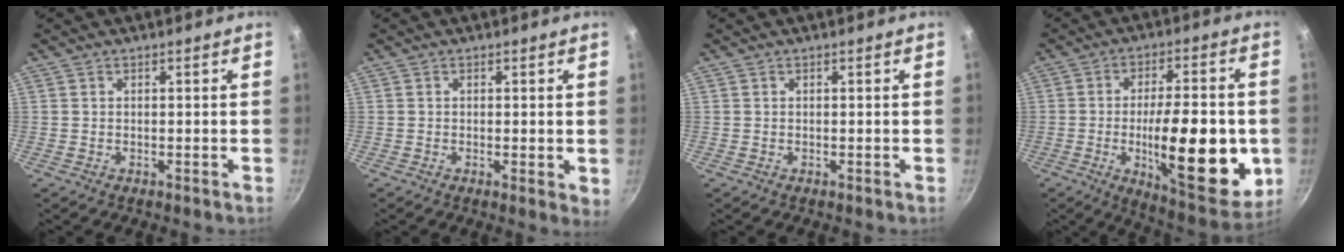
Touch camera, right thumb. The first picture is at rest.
{"total": 2.4, "force": [-0.1, 0.9, 2.2], "torque": [-0.027, -0.008, -0.003]}
{"total": 0.0}
{"total": 23.2, "force": [-4.0, 8.1, 21.4], "torque": [-0.280, -0.003, -0.053]}